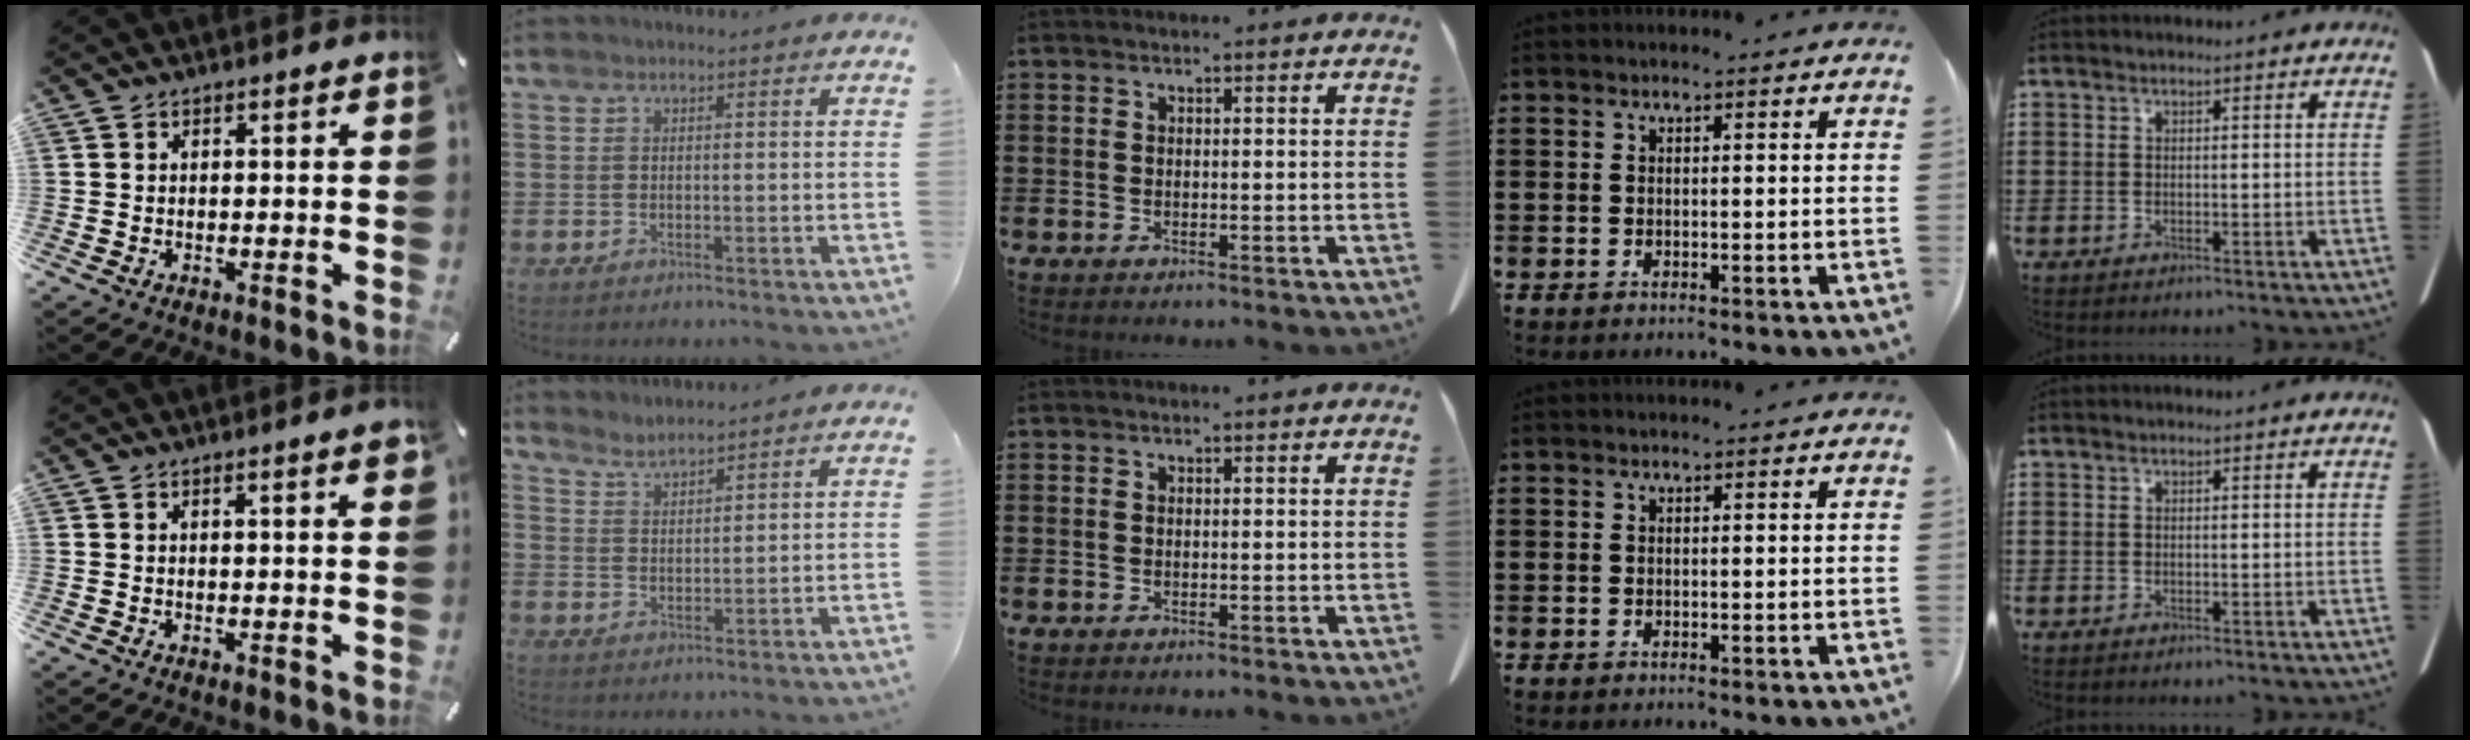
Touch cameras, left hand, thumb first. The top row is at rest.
{"thumb": {"total": 2.7, "force": [1.2, 0.3, 2.3], "torque": [-0.038, -0.003, 0.019]}, "index": {"total": 3.0, "force": [3.0, 0.0, -0.1], "torque": [-0.006, -0.009, 0.057]}}